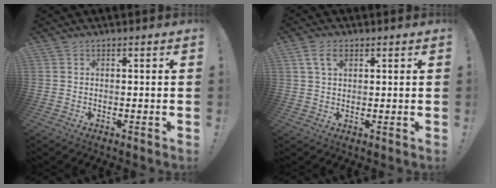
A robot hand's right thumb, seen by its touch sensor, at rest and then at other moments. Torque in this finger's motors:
{"motor_torque": [-0.20, 0.28, -0.07, 0.52, 0.12]}